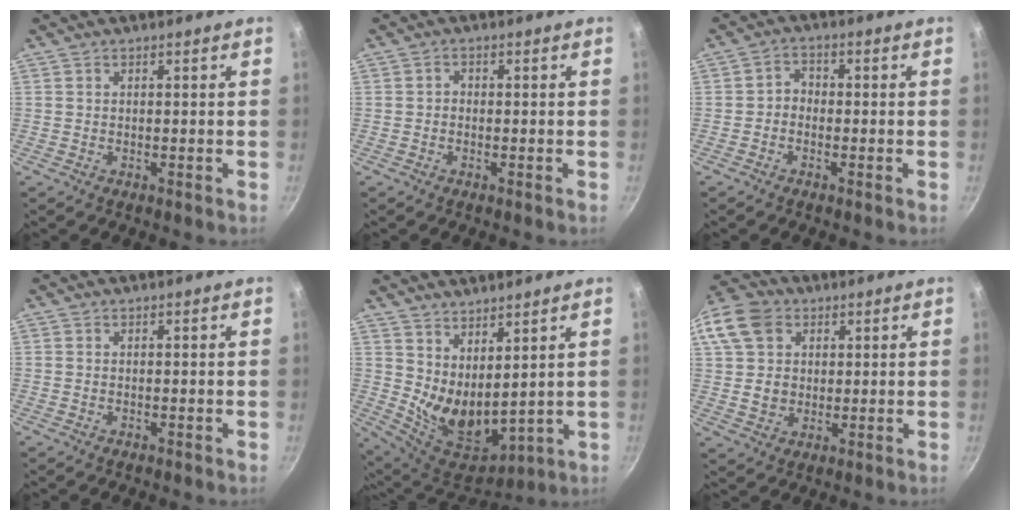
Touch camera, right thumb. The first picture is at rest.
{"total": 1.0, "force": [-0.4, 0.8, 0.4], "torque": [-0.006, 0.005, -0.010]}
{"total": 2.6, "force": [-1.0, 2.0, 1.2], "torque": [-0.010, 0.017, -0.026]}
{"total": 0.0}
{"total": 11.6, "force": [5.7, 5.4, 8.6], "torque": [-0.124, -0.062, 0.122]}
{"total": 16.0, "force": [5.0, 13.0, 7.9], "torque": [-0.157, 0.016, 0.087]}